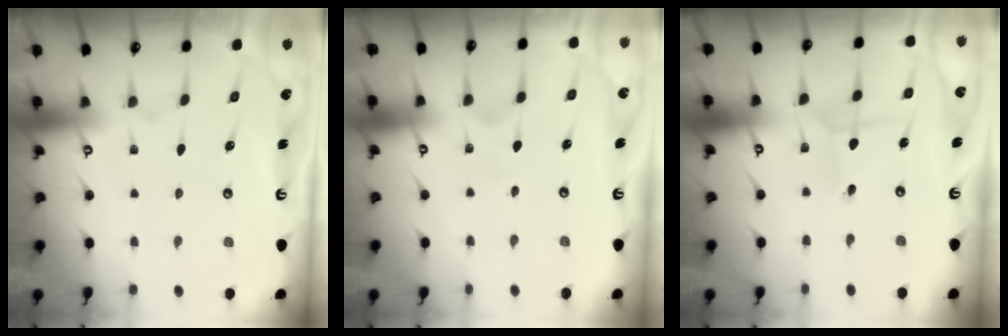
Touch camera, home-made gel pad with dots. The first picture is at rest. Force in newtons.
{"total": 2.8, "press": 2.7, "slide": 0.3}
{"total": 1.4, "press": 1.4, "slide": 0.1}